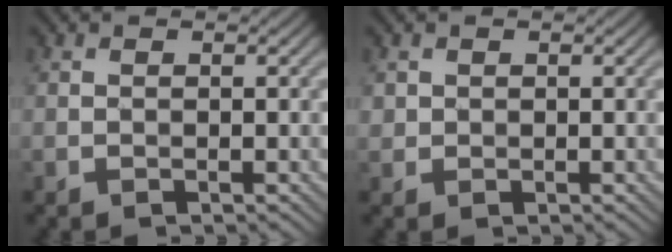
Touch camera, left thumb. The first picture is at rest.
{"total": 1.0, "force": [0.3, 0.9, 0.1], "torque": [-0.004, -0.004, 0.008]}